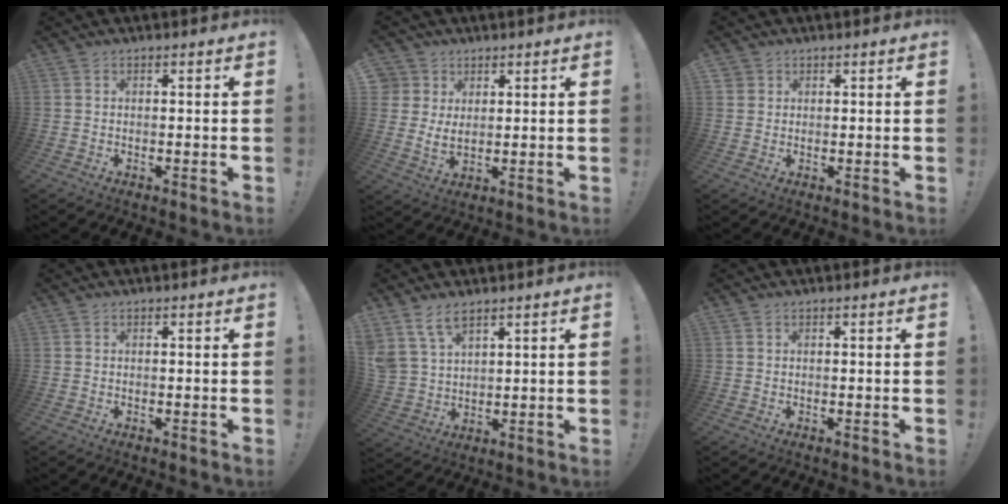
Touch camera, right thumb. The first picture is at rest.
{"total": 5.6, "force": [3.0, 4.2, 2.2], "torque": [-0.040, -0.013, 0.059]}
{"total": 1.9, "force": [1.0, 1.6, 0.2], "torque": [-0.003, -0.003, 0.018]}
{"total": 0.0}
{"total": 7.9, "force": [5.8, 3.9, 3.7], "torque": [-0.079, -0.025, 0.118]}
{"total": 0.0}